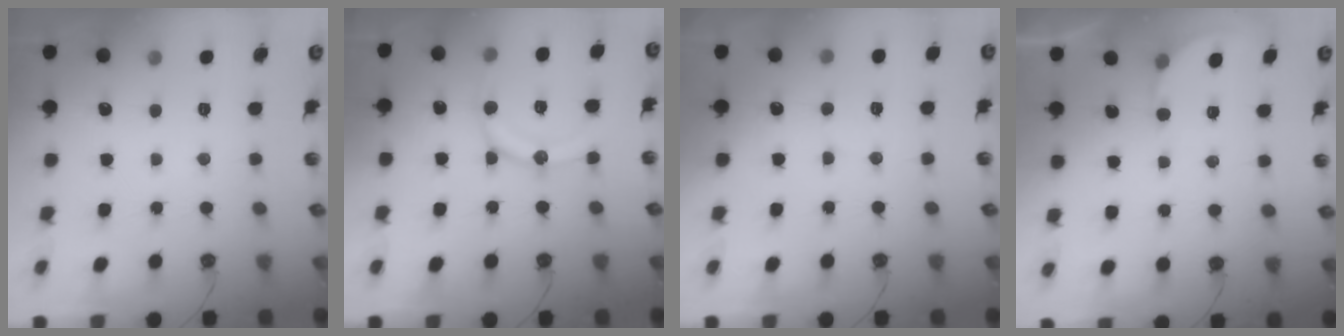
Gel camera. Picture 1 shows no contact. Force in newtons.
{"total": 14.1, "press": 13.8, "slide": 2.9}
{"total": 4.7, "press": 4.7, "slide": 0.4}
{"total": 2.7, "press": 2.7, "slide": 0.3}